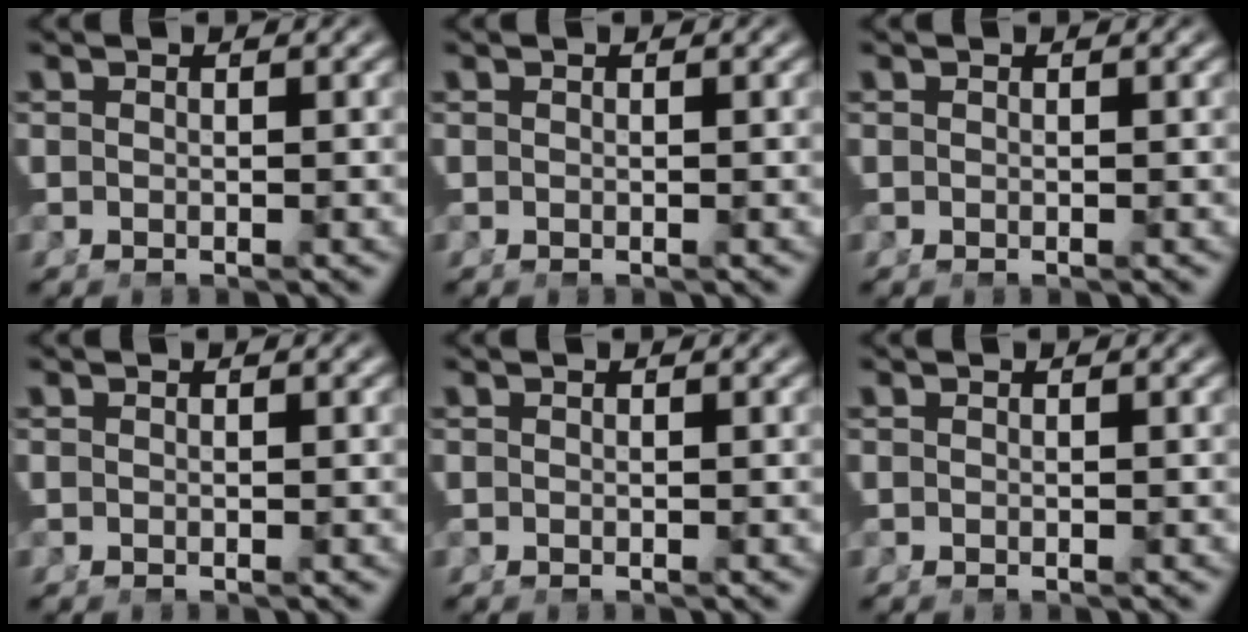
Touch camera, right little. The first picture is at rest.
{"total": 0.0}
{"total": 0.0}
{"total": 0.0}
{"total": 0.0}
{"total": 0.0}